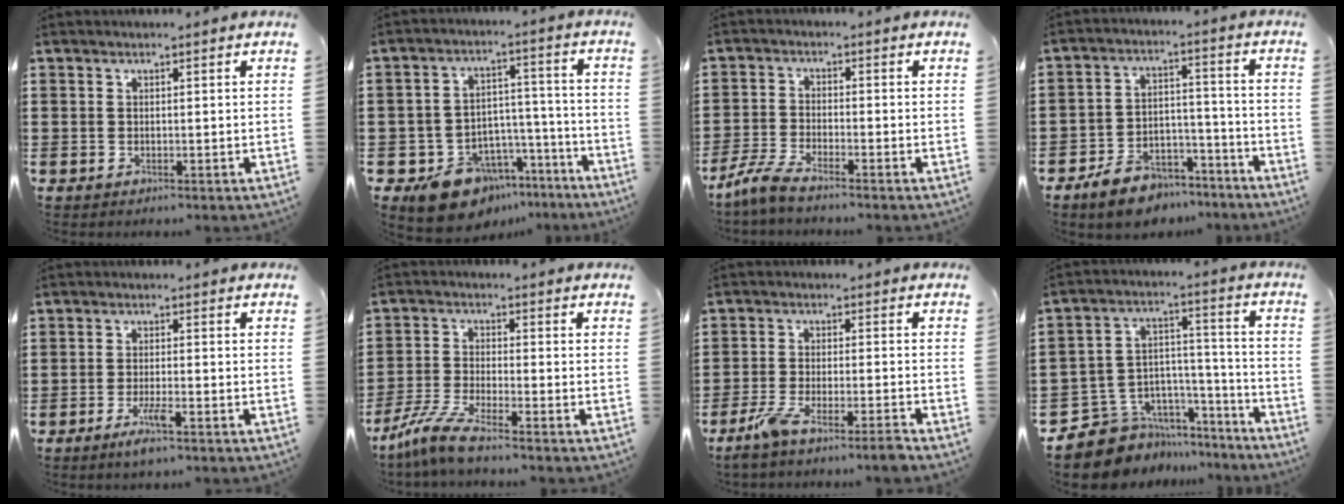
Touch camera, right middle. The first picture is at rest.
{"total": 10.8, "force": [-8.3, 6.3, 2.8], "torque": [-0.050, 0.048, -0.145]}
{"total": 4.1, "force": [-3.6, 0.0, 2.1], "torque": [-0.063, -0.013, -0.076]}
{"total": 7.3, "force": [-6.6, 2.7, 1.7], "torque": [-0.028, 0.030, -0.126]}
{"total": 3.6, "force": [-2.0, 0.3, 3.0], "torque": [-0.062, -0.009, -0.038]}
{"total": 5.7, "force": [-4.6, 0.2, 3.3], "torque": [-0.089, -0.018, -0.093]}
{"total": 5.6, "force": [-4.5, 0.2, 3.4], "torque": [-0.067, -0.011, -0.085]}
{"total": 8.0, "force": [-6.3, 4.9, 0.8], "torque": [-0.044, 0.006, -0.119]}